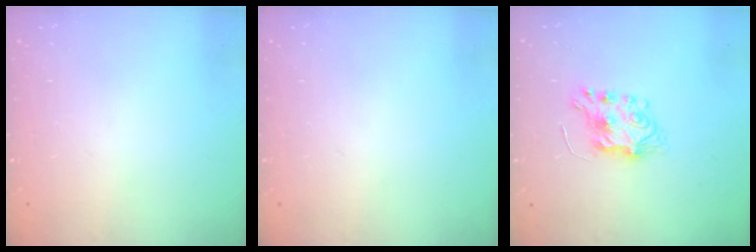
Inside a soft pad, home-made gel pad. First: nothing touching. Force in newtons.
{"total": 0.0}
{"total": 6.9, "press": 6.9, "slide": 0.4}